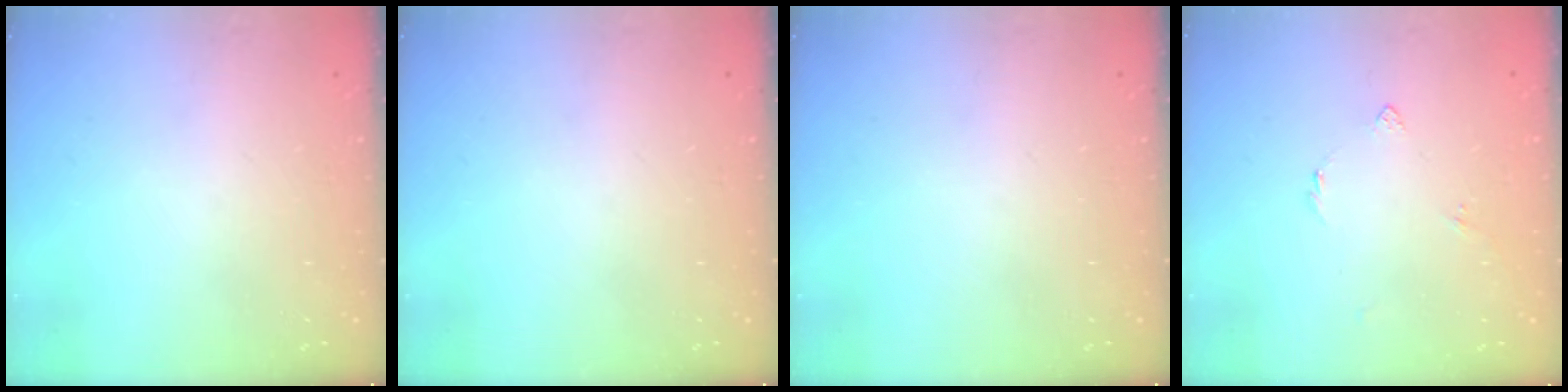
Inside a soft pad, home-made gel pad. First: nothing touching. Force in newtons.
{"total": 0.0}
{"total": 0.0}
{"total": 2.6, "press": 2.5, "slide": 0.7}